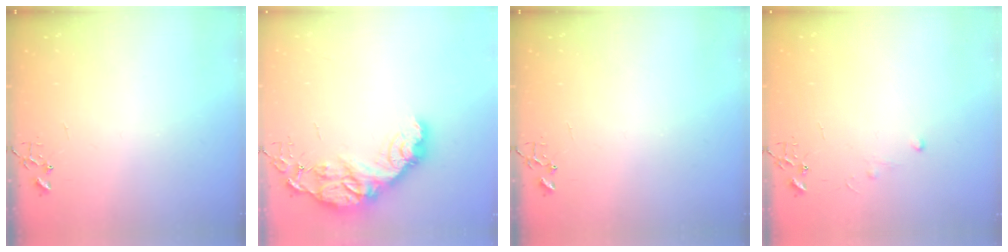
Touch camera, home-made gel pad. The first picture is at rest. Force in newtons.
{"total": 19.0, "press": 19.0, "slide": 1.4}
{"total": 0.0}
{"total": 3.8, "press": 3.8, "slide": 0.5}